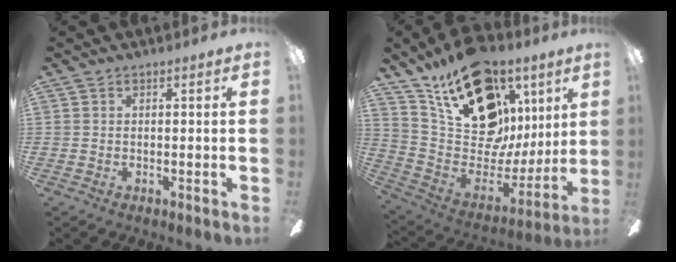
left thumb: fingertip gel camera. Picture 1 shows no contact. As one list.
[{"total": 24.6, "force": [14.5, 14.5, 13.5], "torque": [-0.210, -0.084, 0.275]}]